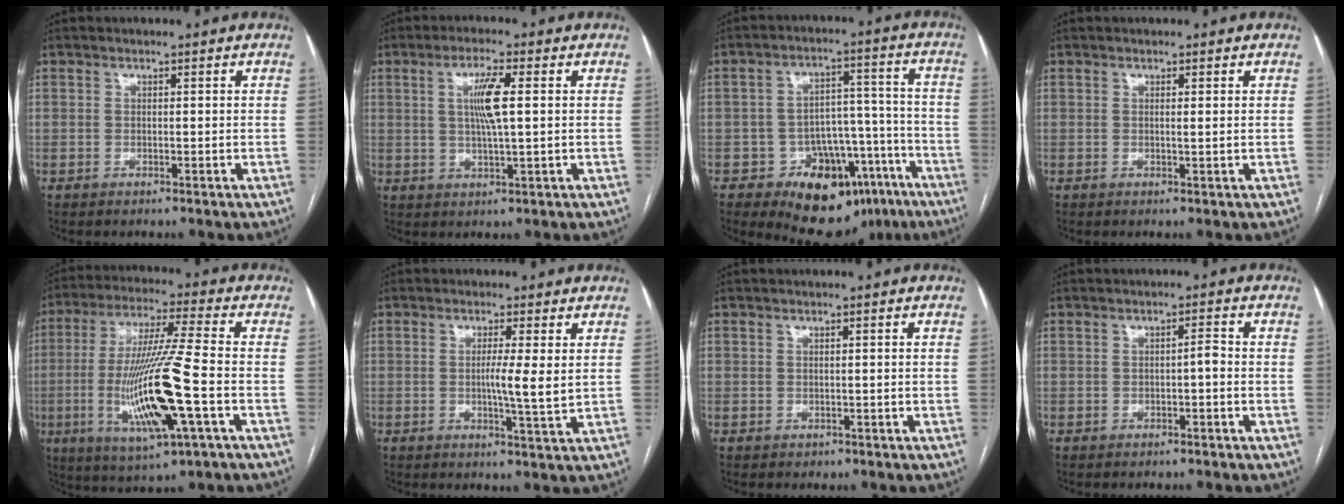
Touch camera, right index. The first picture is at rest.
{"total": 5.9, "force": [1.1, 0.3, 5.8], "torque": [-0.111, 0.001, 0.020]}
{"total": 14.8, "force": [-9.1, 9.2, 7.3], "torque": [-0.061, 0.065, -0.123]}
{"total": 0.6, "force": [0.1, -0.1, 0.6], "torque": [-0.011, 0.000, 0.001]}
{"total": 17.1, "force": [-4.0, 0.5, 16.6], "torque": [-0.335, -0.018, -0.074]}
{"total": 4.5, "force": [0.5, -0.3, 4.5], "torque": [-0.078, -0.008, 0.007]}
{"total": 0.7, "force": [-0.4, 0.7, 0.0], "torque": [-0.004, 0.003, -0.002]}
{"total": 1.5, "force": [-0.4, 0.3, 1.4], "torque": [-0.020, 0.004, -0.008]}